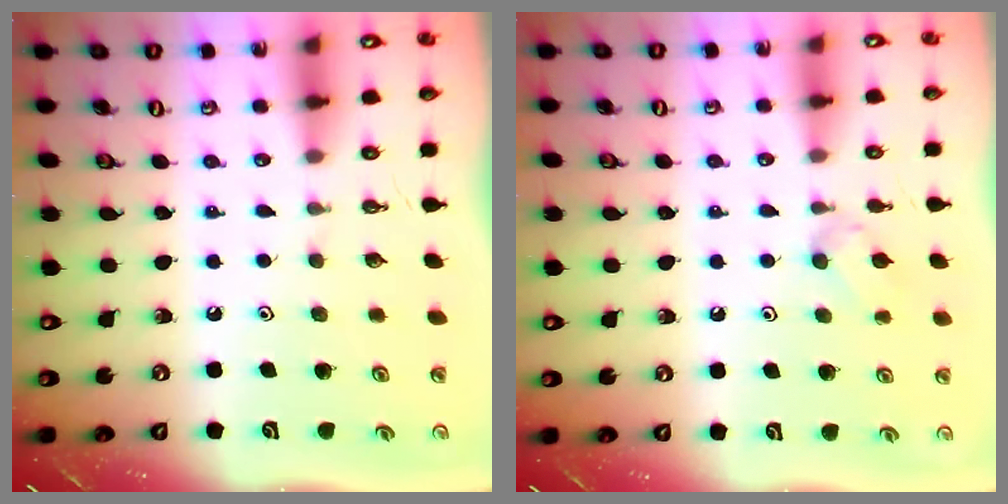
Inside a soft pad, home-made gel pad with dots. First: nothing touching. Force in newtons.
{"total": 6.0, "press": 5.9, "slide": 0.8}